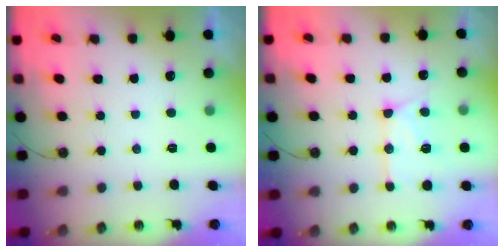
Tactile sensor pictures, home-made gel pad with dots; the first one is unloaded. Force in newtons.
{"total": 13.5, "press": 13.4, "slide": 1.3}